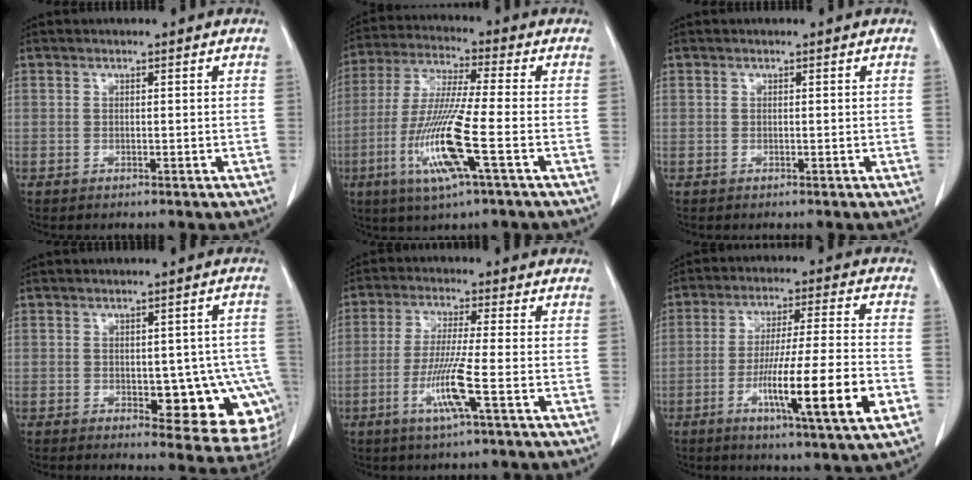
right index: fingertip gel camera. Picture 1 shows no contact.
{"total": 13.3, "force": [-4.4, 0.0, 12.6], "torque": [-0.264, -0.019, -0.089]}
{"total": 0.0}
{"total": 13.2, "force": [-3.3, 5.5, 11.6], "torque": [-0.081, 0.016, -0.027]}
{"total": 7.8, "force": [-2.8, -0.7, 7.3], "torque": [-0.146, -0.016, -0.057]}
{"total": 16.1, "force": [-5.4, 0.2, 15.2], "torque": [-0.250, -0.014, -0.088]}